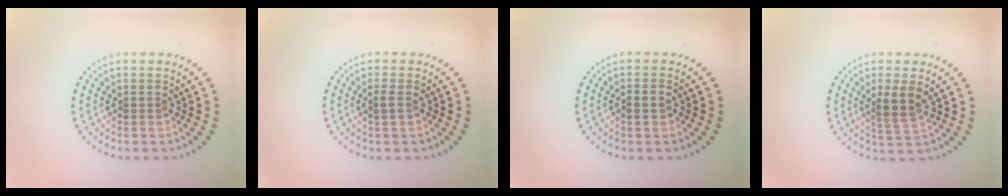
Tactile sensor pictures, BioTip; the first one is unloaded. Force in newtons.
{"total": 0.9, "press": 0.9, "slide": 0.2}
{"total": 1.1, "press": 1.1, "slide": 0.2}
{"total": 2.6, "press": 2.3, "slide": 1.3}